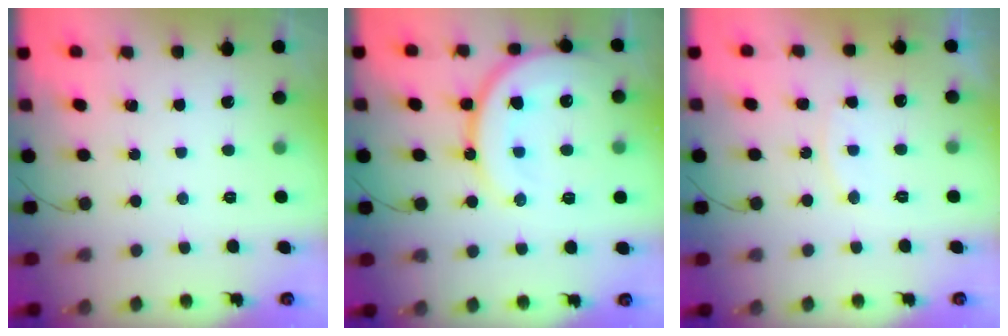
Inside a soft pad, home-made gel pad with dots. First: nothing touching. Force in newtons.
{"total": 16.6, "press": 16.5, "slide": 1.6}
{"total": 6.5, "press": 6.5, "slide": 0.3}